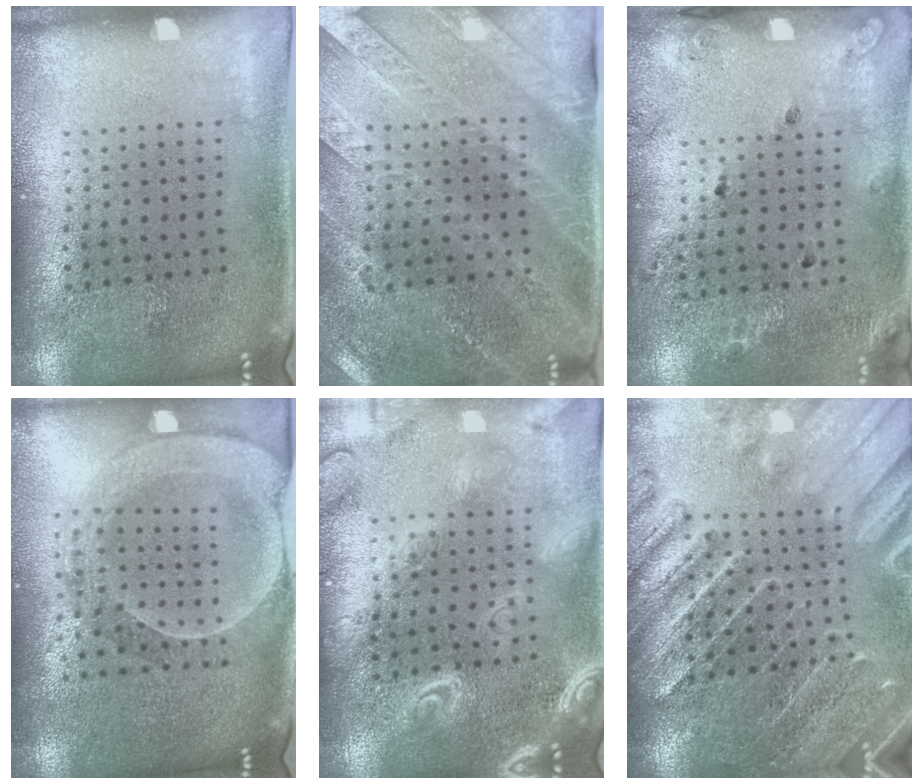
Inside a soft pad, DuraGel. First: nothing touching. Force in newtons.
{"total": 2.9, "press": 2.7, "slide": 1.1}
{"total": 1.6, "press": 1.3, "slide": 0.9}
{"total": 2.2, "press": 2.0, "slide": 0.9}
{"total": 3.6, "press": 3.6, "slide": 0.5}
{"total": 3.4, "press": 3.1, "slide": 1.3}